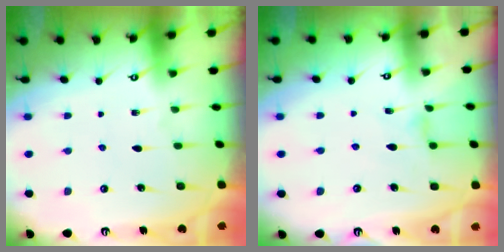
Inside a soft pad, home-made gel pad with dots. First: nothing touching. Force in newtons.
{"total": 2.3, "press": 2.2, "slide": 0.4}